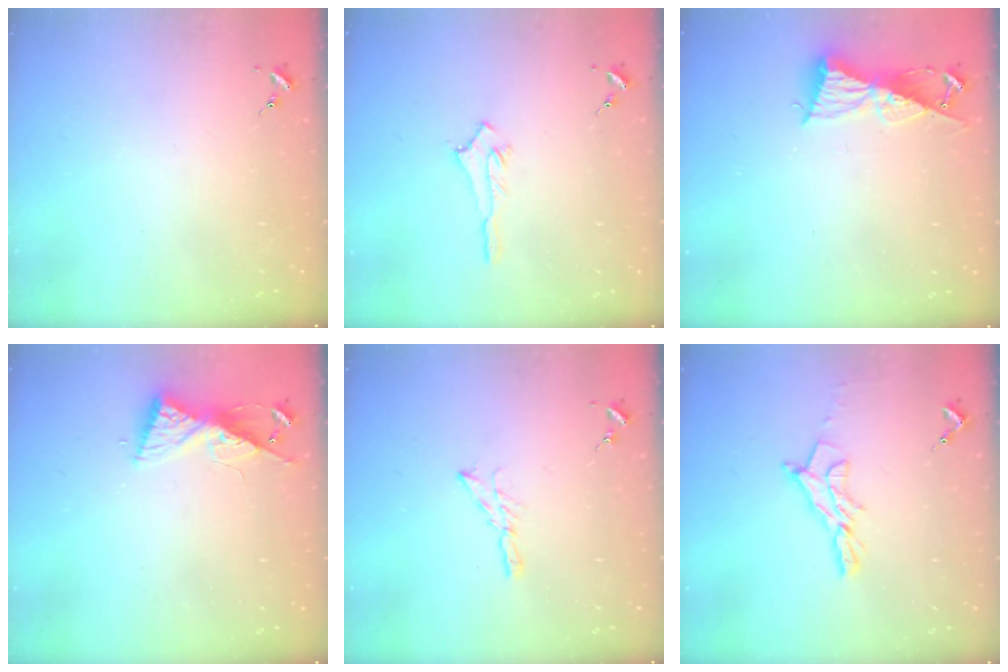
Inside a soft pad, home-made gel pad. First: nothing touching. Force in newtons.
{"total": 3.2, "press": 3.1, "slide": 0.4}
{"total": 9.2, "press": 9.2, "slide": 0.3}
{"total": 8.2, "press": 8.2, "slide": 0.7}
{"total": 5.4, "press": 5.4, "slide": 0.6}
{"total": 11.1, "press": 11.1, "slide": 0.9}